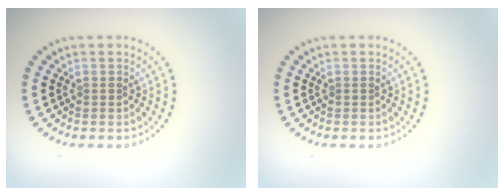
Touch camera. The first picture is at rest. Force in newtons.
{"total": 0.0}